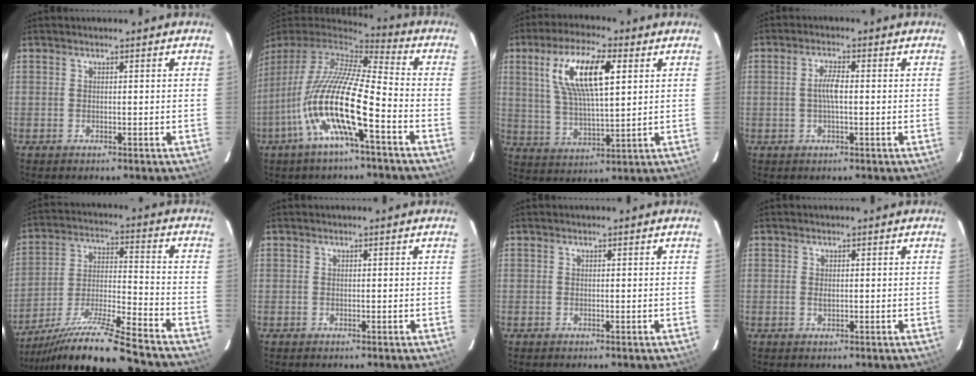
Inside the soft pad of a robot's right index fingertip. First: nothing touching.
{"total": 18.3, "force": [-7.2, 3.2, 16.5], "torque": [-0.297, -0.033, -0.143]}
{"total": 14.1, "force": [4.9, 4.4, 12.4], "torque": [-0.236, 0.012, 0.097]}
{"total": 3.3, "force": [-0.2, 0.7, 3.2], "torque": [-0.062, 0.005, -0.004]}
{"total": 19.0, "force": [-16.2, 0.0, 9.9], "torque": [-0.184, -0.030, -0.273]}
{"total": 0.0}
{"total": 0.0}
{"total": 1.0, "force": [0.0, 0.6, 0.8], "torque": [-0.015, 0.000, 0.000]}